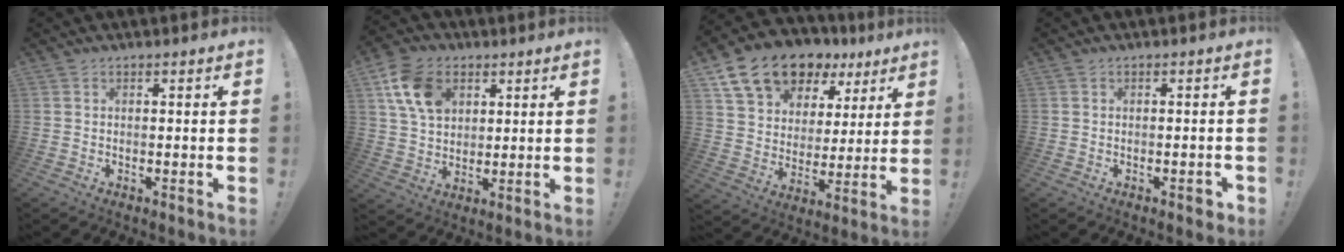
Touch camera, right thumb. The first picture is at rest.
{"total": 13.4, "force": [5.7, 9.7, 7.1], "torque": [-0.129, -0.009, 0.115]}
{"total": 16.5, "force": [11.1, 10.1, 6.9], "torque": [-0.119, -0.065, 0.208]}
{"total": 2.5, "force": [-1.4, 0.9, 1.8], "torque": [-0.031, 0.011, -0.022]}